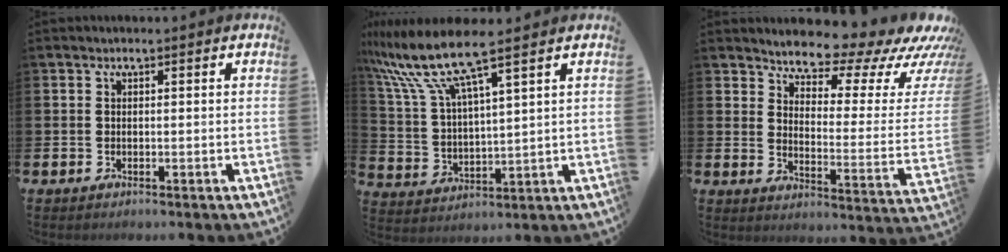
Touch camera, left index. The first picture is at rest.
{"total": 9.2, "force": [7.9, 0.7, 4.8], "torque": [-0.129, -0.037, 0.135]}
{"total": 9.5, "force": [8.9, 2.2, 2.5], "torque": [-0.050, -0.083, 0.142]}